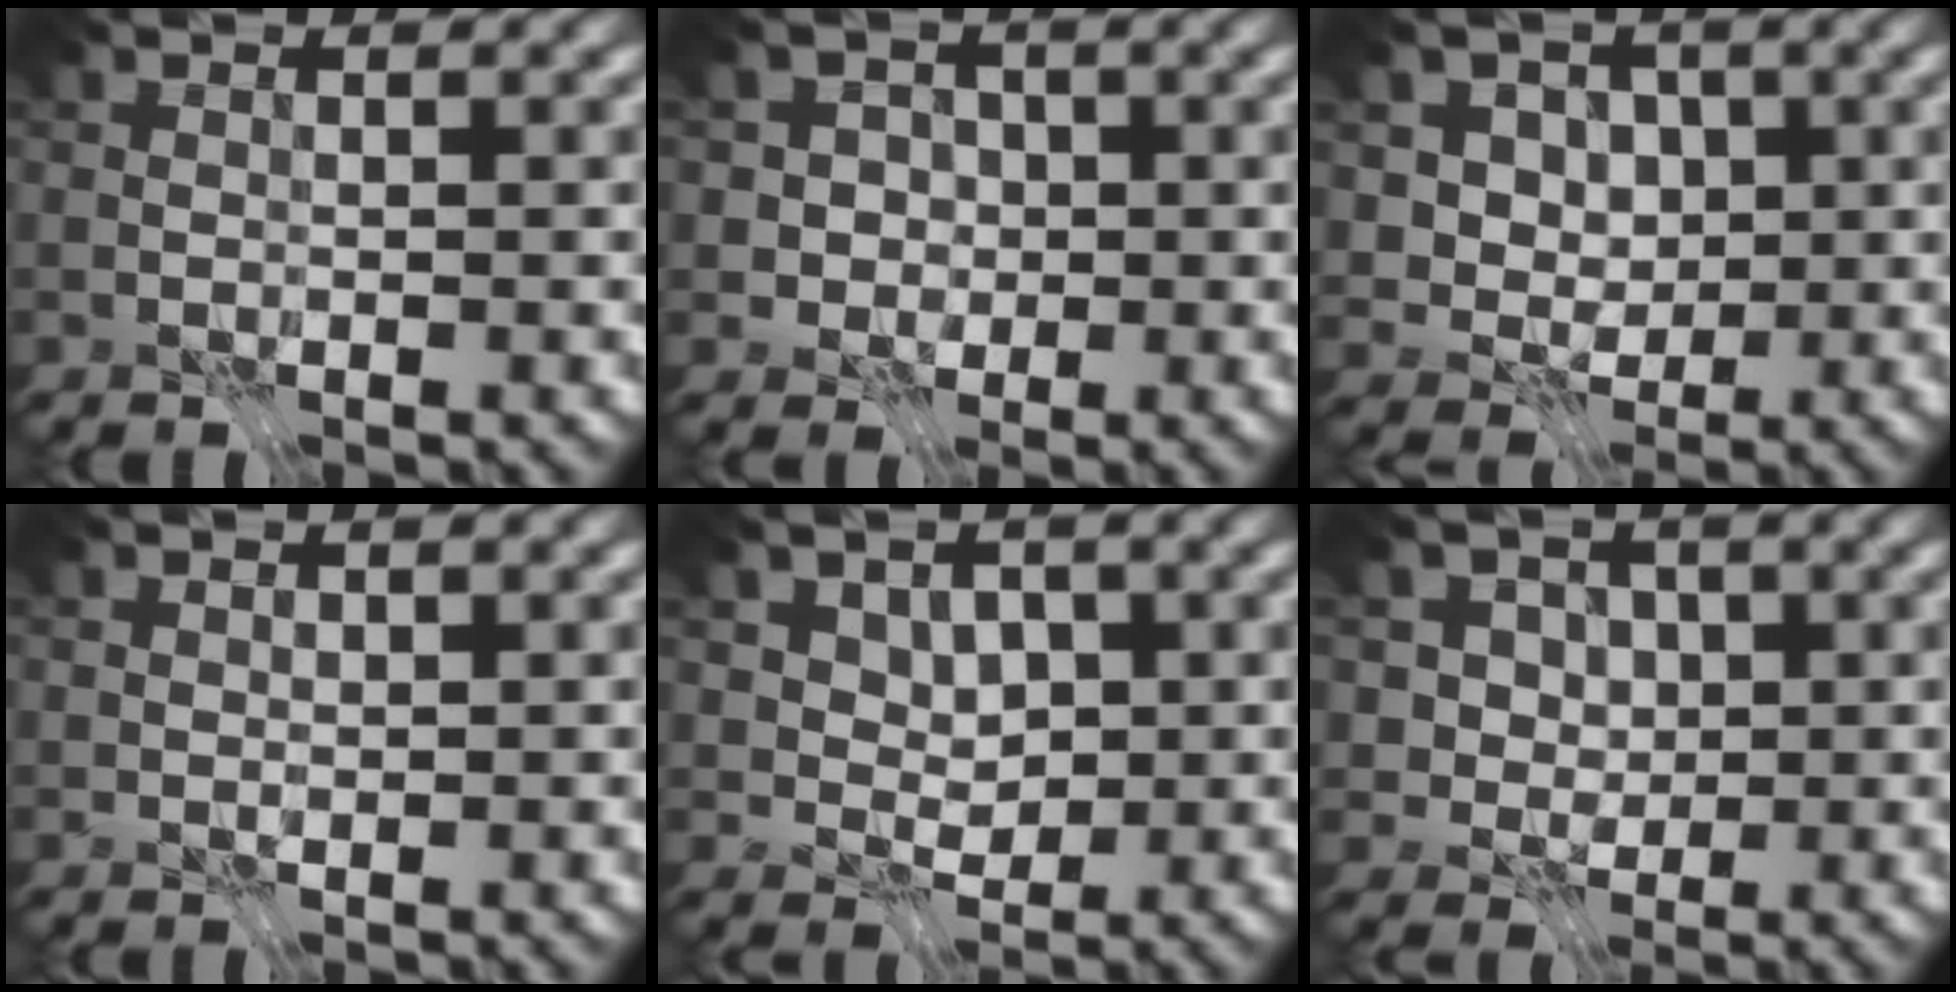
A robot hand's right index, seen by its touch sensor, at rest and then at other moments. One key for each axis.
{"total": 2.9, "fx": -0.1, "fy": 2.8, "fz": 0.7, "tx": 0.005, "ty": 0.003, "tz": -0.009}
{"total": 6.4, "fx": 1.3, "fy": 5.5, "fz": 3.1, "tx": -0.037, "ty": 0.009, "tz": 0.008}
{"total": 0.6, "fx": 0.4, "fy": 0.4, "fz": 0.2, "tx": -0.004, "ty": -0.001, "tz": 0.006}
{"total": 4.6, "fx": 1.7, "fy": 3.7, "fz": 2.1, "tx": -0.036, "ty": -0.009, "tz": 0.037}
{"total": 3.8, "fx": 0.8, "fy": 3.5, "fz": 1.4, "tx": -0.019, "ty": -0.008, "tz": 0.014}